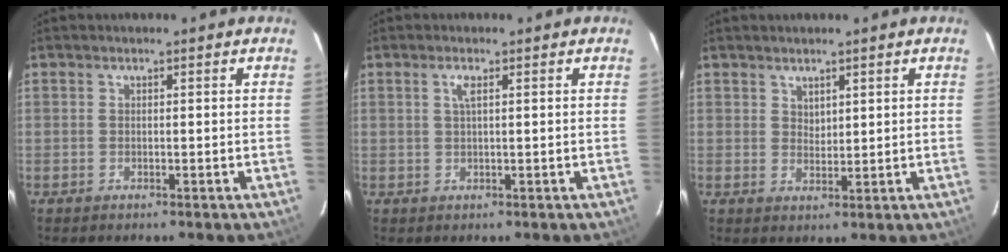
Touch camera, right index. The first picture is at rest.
{"total": 1.5, "force": [0.6, 0.1, 1.4], "torque": [-0.029, 0.002, 0.011]}
{"total": 2.2, "force": [1.8, 1.1, 0.7], "torque": [-0.008, 0.000, 0.033]}